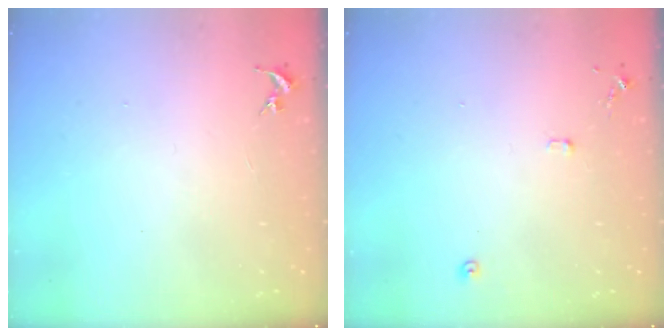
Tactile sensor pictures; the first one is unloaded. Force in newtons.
{"total": 7.4, "press": 7.4, "slide": 0.8}